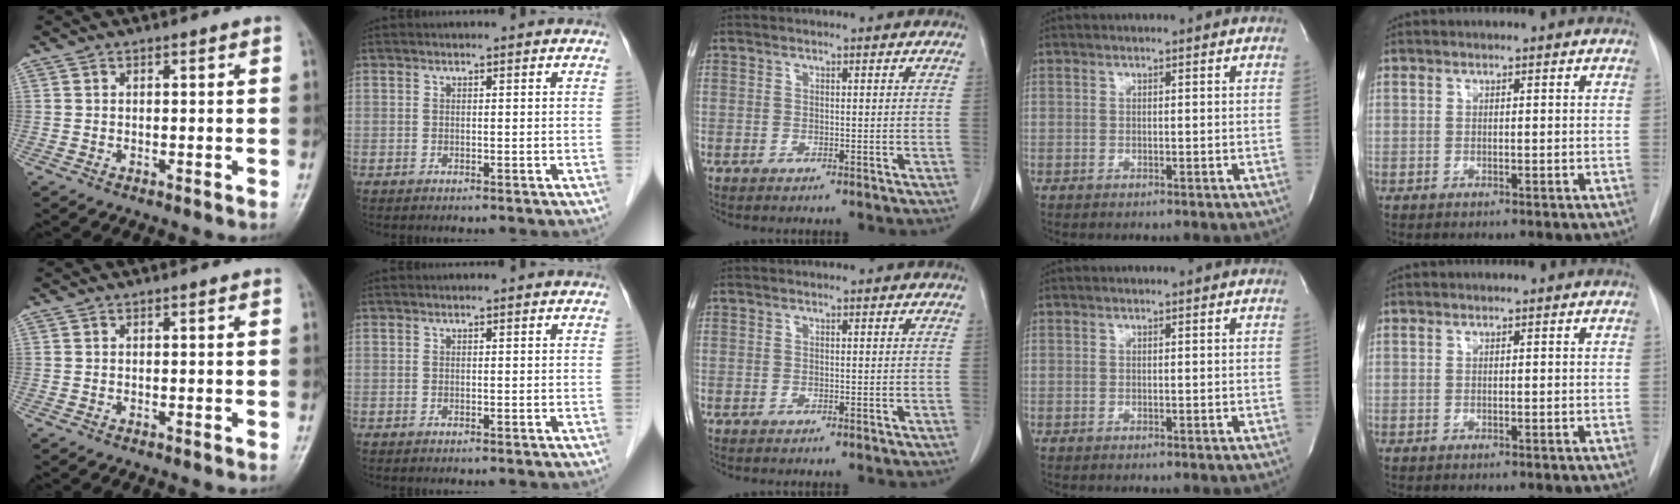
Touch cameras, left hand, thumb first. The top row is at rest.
{}